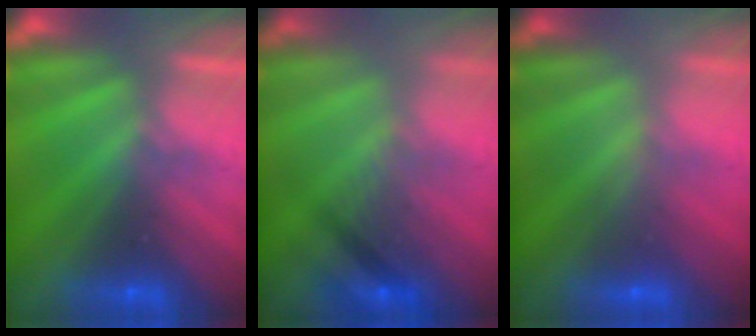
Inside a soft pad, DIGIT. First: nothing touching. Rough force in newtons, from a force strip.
{"total": 2.8}
{"total": 2.2}